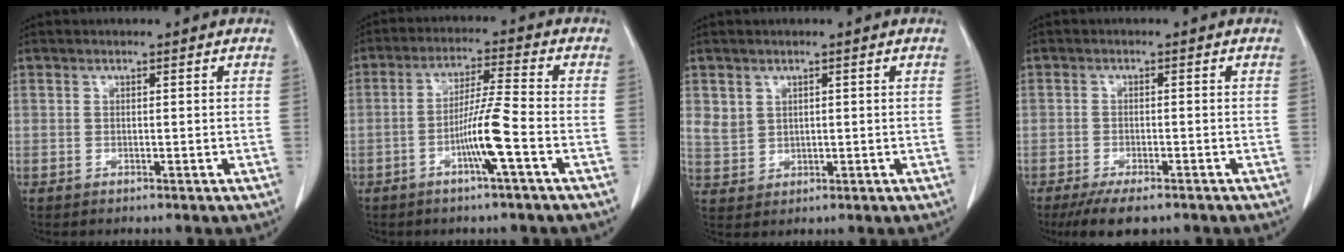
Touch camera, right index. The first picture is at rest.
{"total": 7.3, "force": [-2.8, -0.7, 6.7], "torque": [-0.128, 0.002, -0.054]}
{"total": 3.2, "force": [1.5, 2.8, 0.8], "torque": [-0.013, 0.002, 0.037]}
{"total": 6.4, "force": [-4.8, 2.1, 3.7], "torque": [-0.058, -0.009, -0.075]}